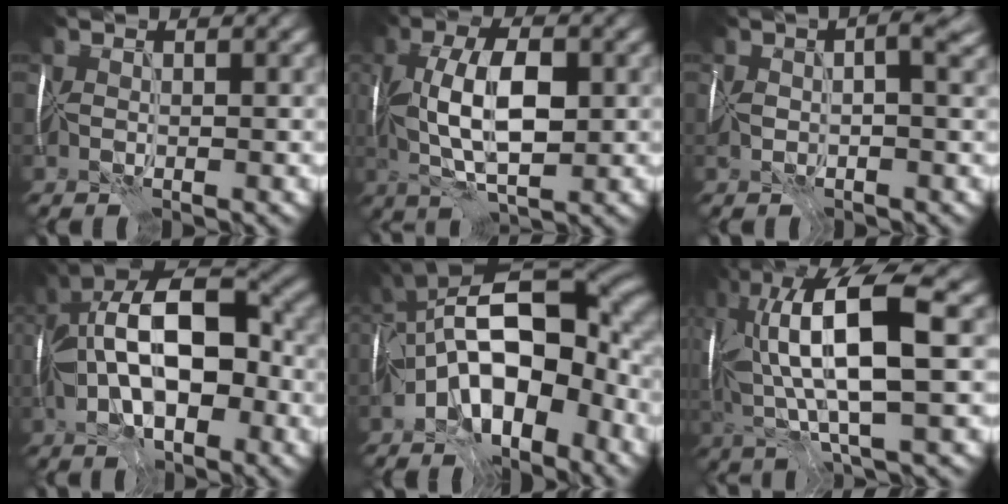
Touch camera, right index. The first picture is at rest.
{"total": 7.8, "force": [0.4, 3.4, 7.0], "torque": [-0.135, 0.011, 0.005]}
{"total": 5.3, "force": [0.6, 2.8, 4.5], "torque": [-0.070, 0.009, 0.005]}
{"total": 13.2, "force": [0.1, 6.7, 11.4], "torque": [-0.180, 0.031, -0.009]}
{"total": 14.8, "force": [-2.6, 7.1, 12.8], "torque": [-0.196, 0.025, -0.049]}
{"total": 12.0, "force": [2.0, 3.6, 11.3], "torque": [-0.206, 0.014, 0.038]}